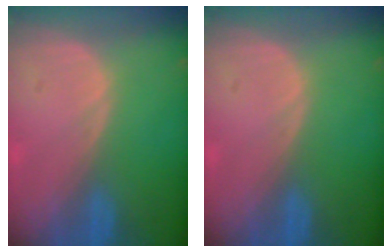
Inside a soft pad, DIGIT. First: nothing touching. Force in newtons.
{"total": 0.0}